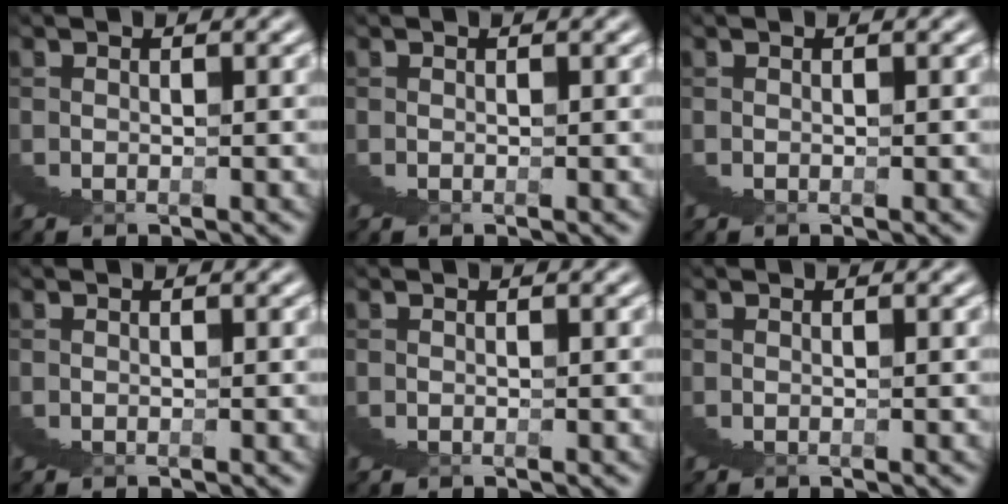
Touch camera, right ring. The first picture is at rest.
{"total": 0.0}
{"total": 0.0}
{"total": 0.0}
{"total": 0.0}
{"total": 0.0}